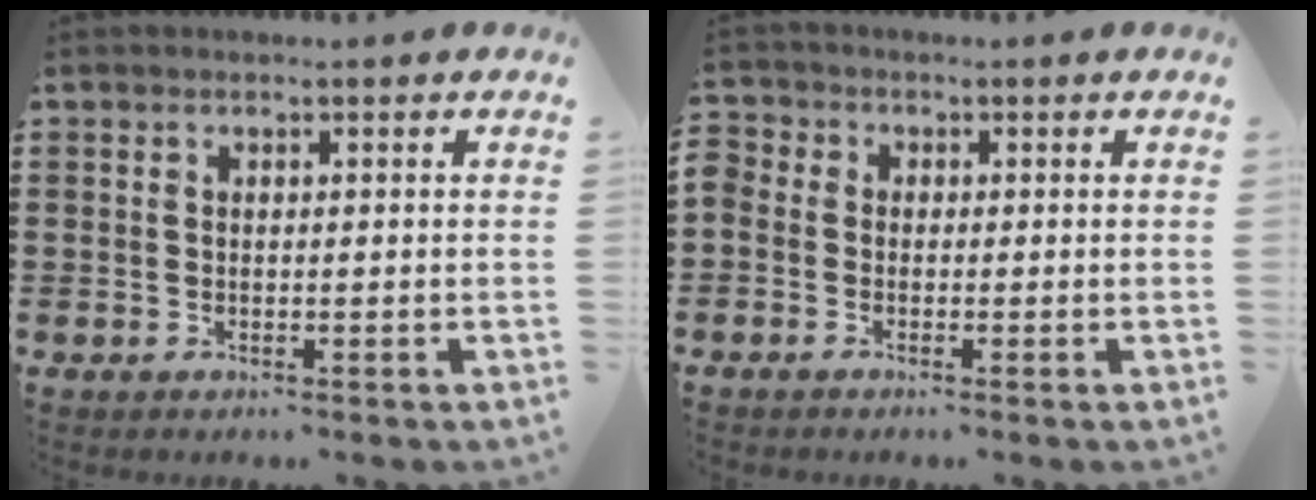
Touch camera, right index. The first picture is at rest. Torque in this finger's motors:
{"motor_torque": [0.47, 0.01, 0.13, 0.05]}